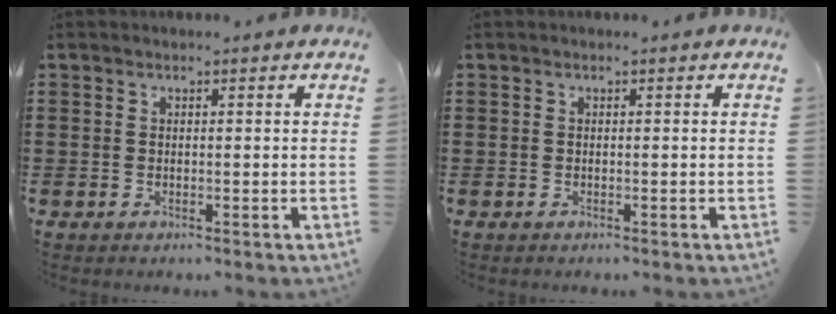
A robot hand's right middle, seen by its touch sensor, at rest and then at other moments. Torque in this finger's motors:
{"motor_torque": [0.09, 0.02, -0.01, 0.00]}